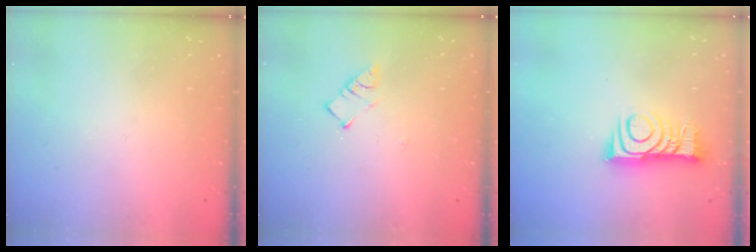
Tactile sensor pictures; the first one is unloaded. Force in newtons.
{"total": 3.7, "press": 3.7, "slide": 0.2}
{"total": 10.3, "press": 10.3, "slide": 0.4}